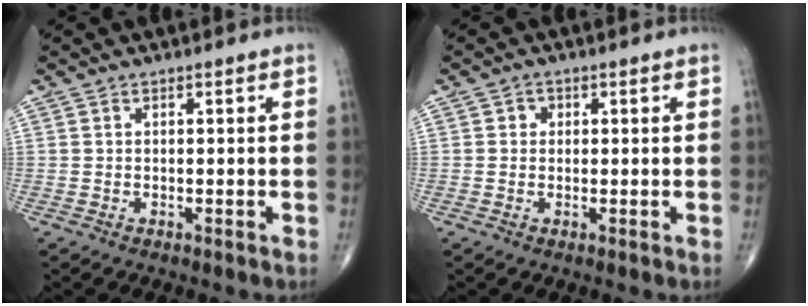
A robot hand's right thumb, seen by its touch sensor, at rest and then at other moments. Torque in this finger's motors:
{"motor_torque": [-0.31, 0.14, -0.10, -0.05, 0.01]}